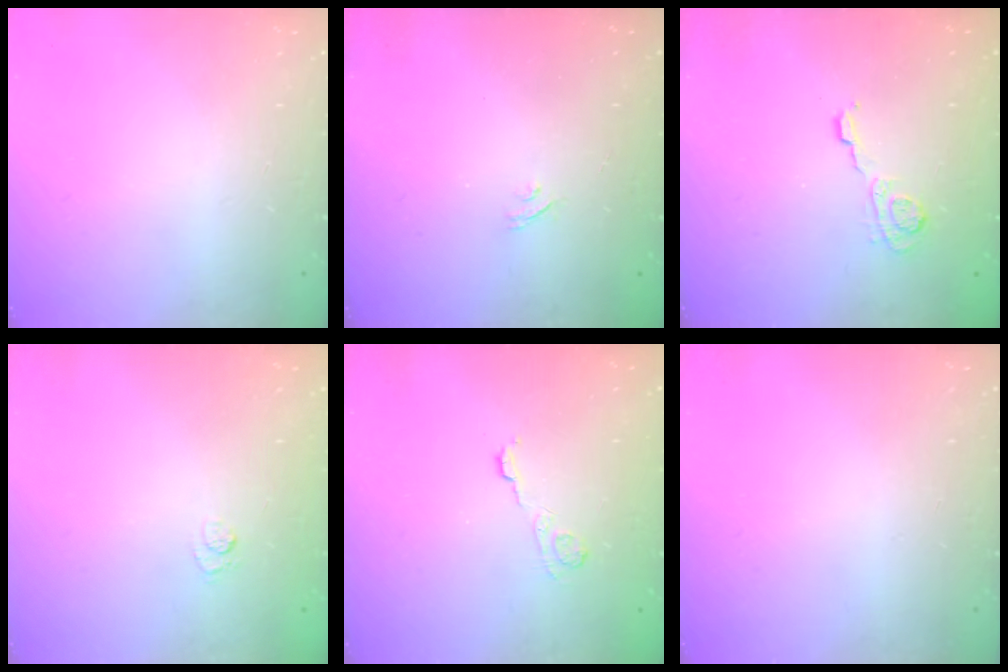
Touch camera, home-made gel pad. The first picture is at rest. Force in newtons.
{"total": 2.2, "press": 1.9, "slide": 1.1}
{"total": 4.9, "press": 4.9, "slide": 0.3}
{"total": 5.6, "press": 5.4, "slide": 1.4}
{"total": 3.6, "press": 3.4, "slide": 1.2}
{"total": 0.0}